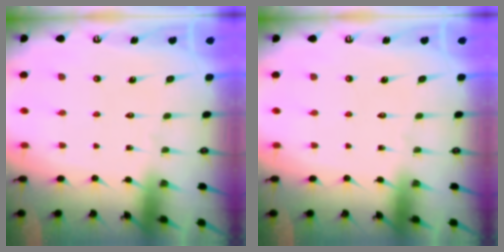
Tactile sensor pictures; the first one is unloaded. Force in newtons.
{"total": 0.0}